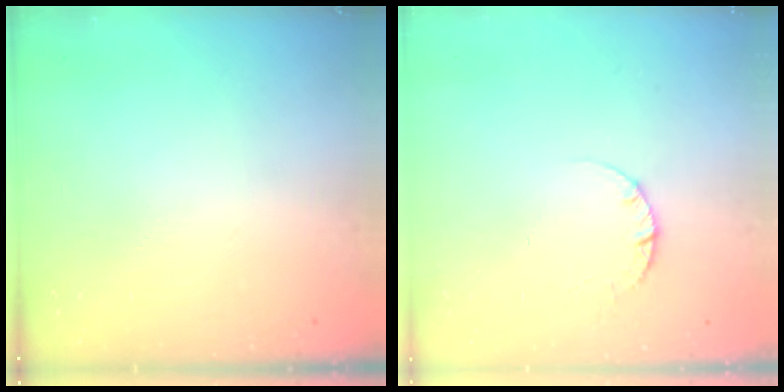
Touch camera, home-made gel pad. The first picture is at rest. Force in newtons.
{"total": 2.4, "press": 2.4, "slide": 0.3}